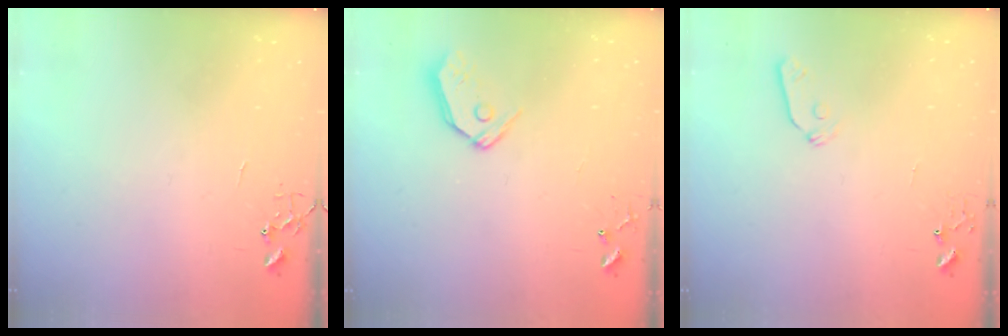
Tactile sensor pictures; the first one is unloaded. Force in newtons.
{"total": 8.3, "press": 8.2, "slide": 0.7}
{"total": 6.0, "press": 5.9, "slide": 0.9}